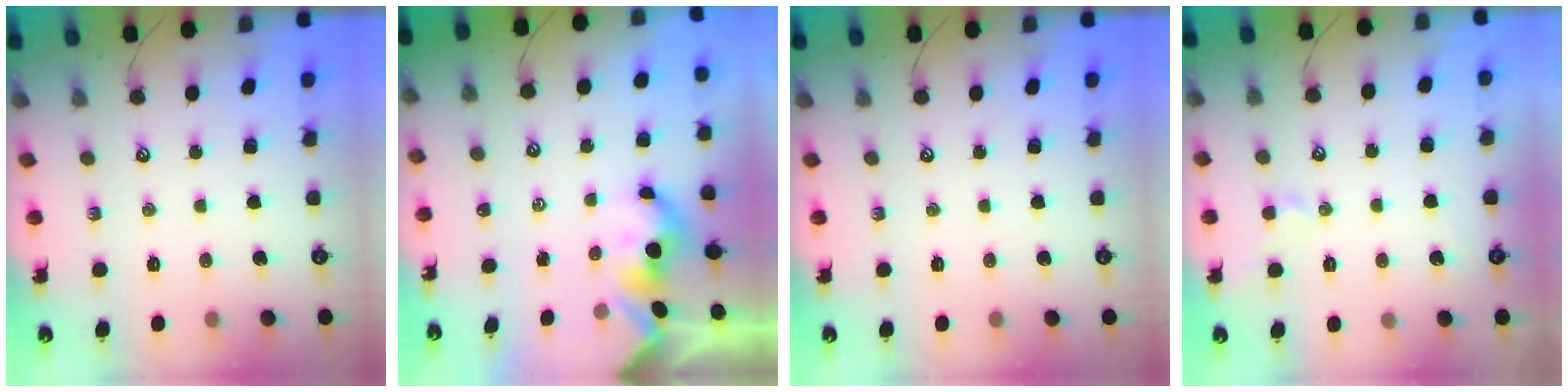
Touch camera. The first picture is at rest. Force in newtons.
{"total": 1.8, "press": 1.8, "slide": 0.2}
{"total": 0.0}
{"total": 1.0, "press": 0.9, "slide": 0.5}